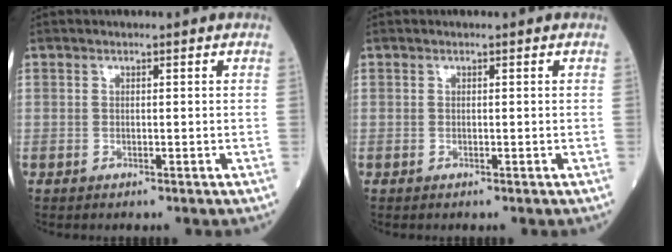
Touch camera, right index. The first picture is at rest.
{"total": 0.0}